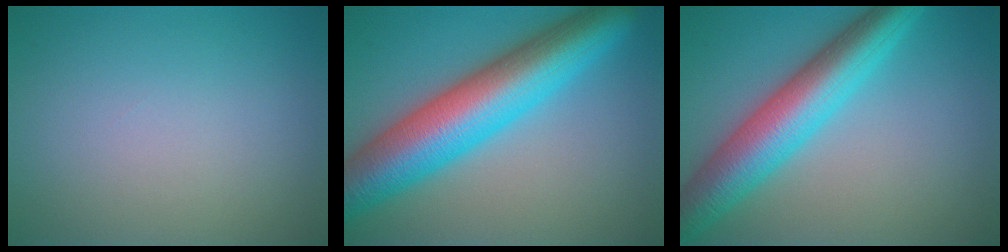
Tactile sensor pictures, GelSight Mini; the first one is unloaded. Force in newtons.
{"total": 11.0, "press": 11.0, "slide": 0.2}
{"total": 8.2, "press": 8.2, "slide": 0.3}